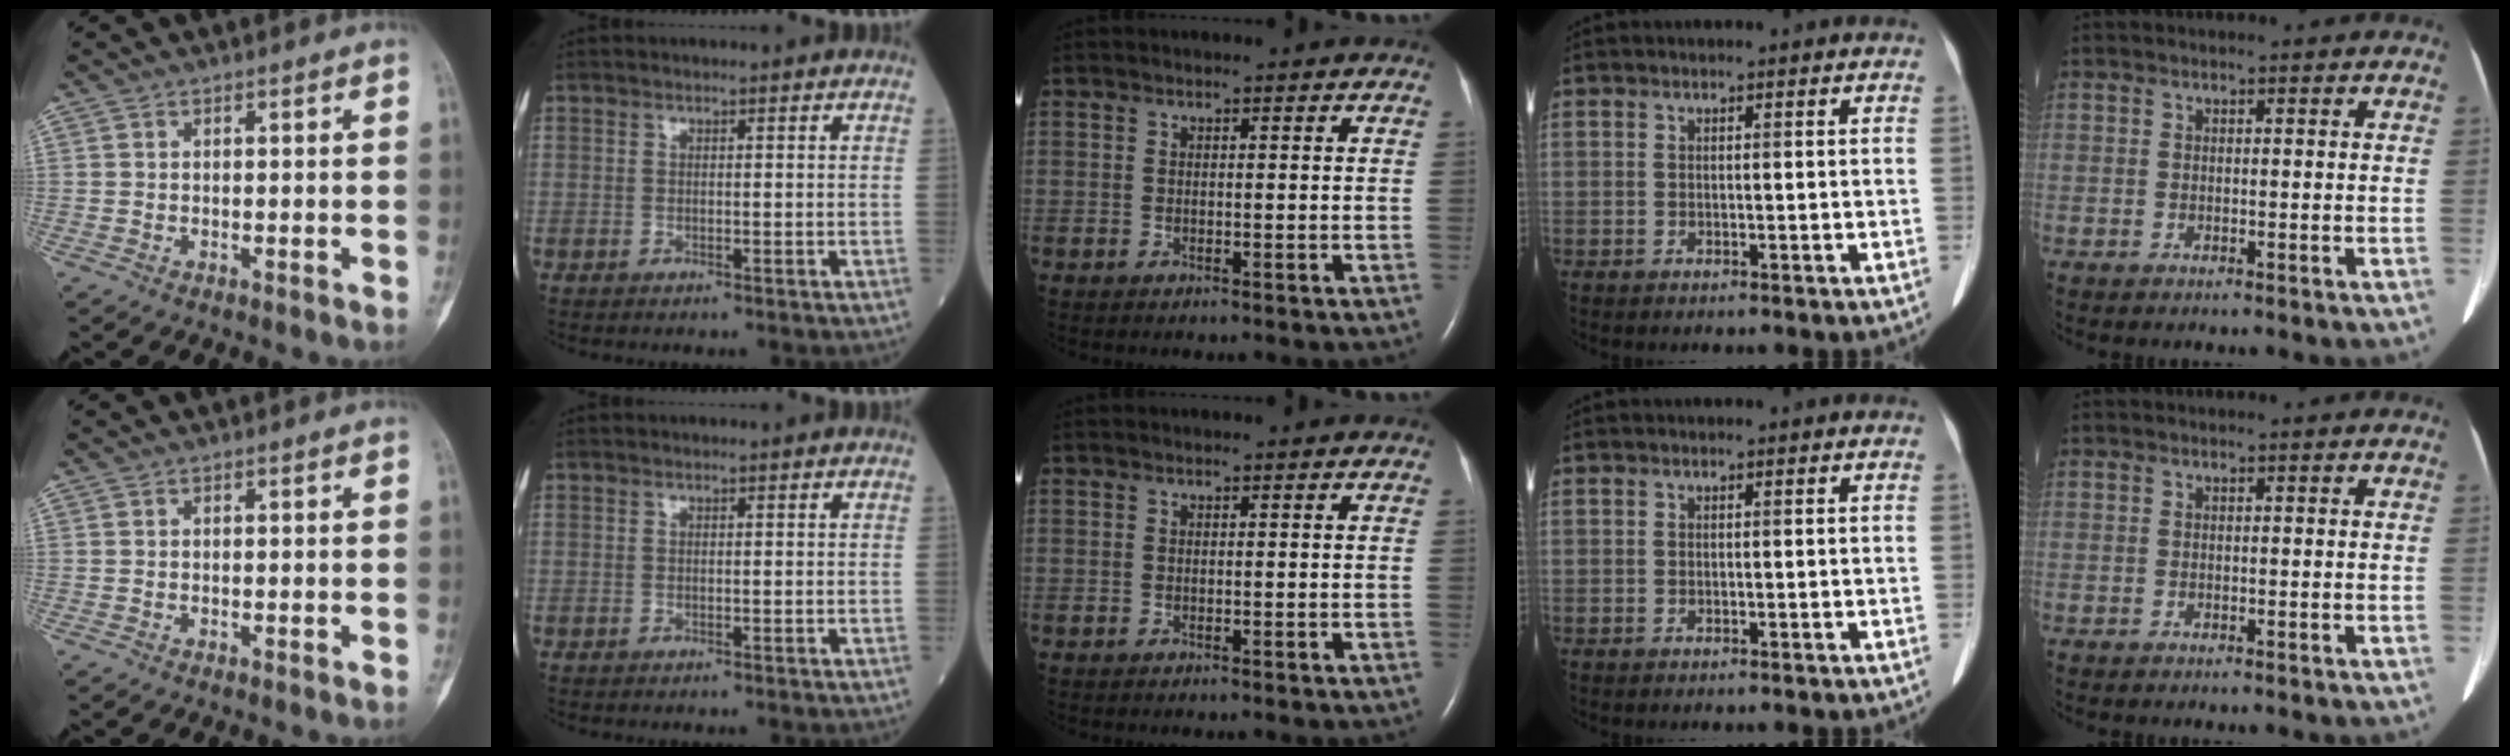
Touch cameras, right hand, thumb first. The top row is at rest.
{}